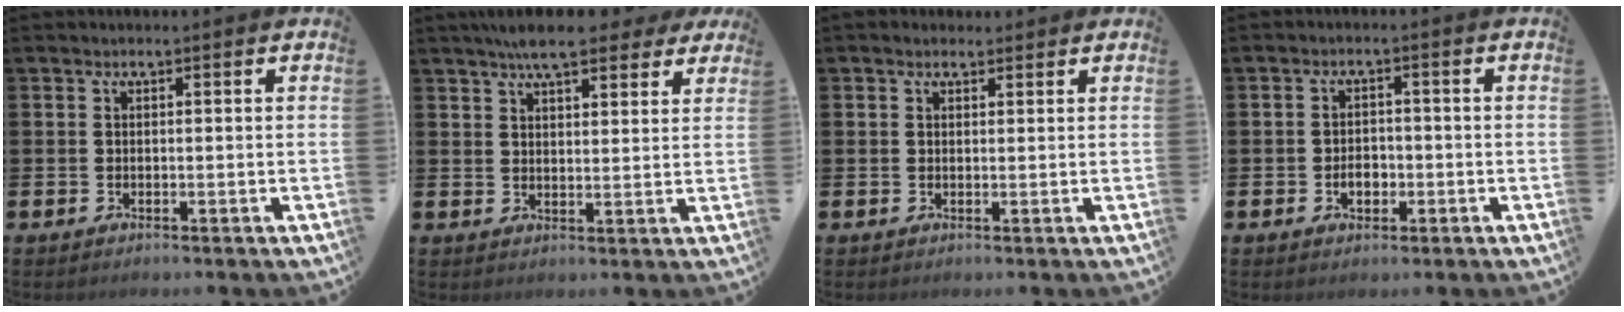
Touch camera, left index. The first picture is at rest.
{"total": 7.3, "force": [6.4, 2.0, 3.0], "torque": [-0.055, -0.020, 0.113]}
{"total": 1.2, "force": [1.0, 0.6, 0.2], "torque": [0.002, 0.005, 0.016]}
{"total": 2.6, "force": [-1.0, 1.9, 1.6], "torque": [-0.023, -0.002, -0.022]}